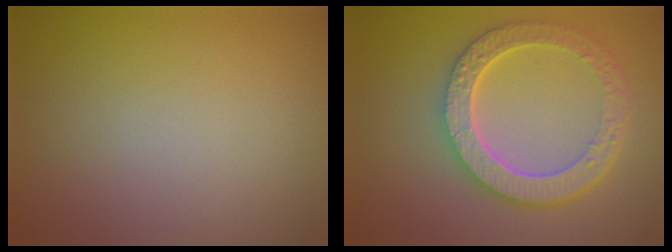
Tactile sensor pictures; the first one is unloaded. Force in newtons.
{"total": 6.1, "press": 4.6, "slide": 4.1}